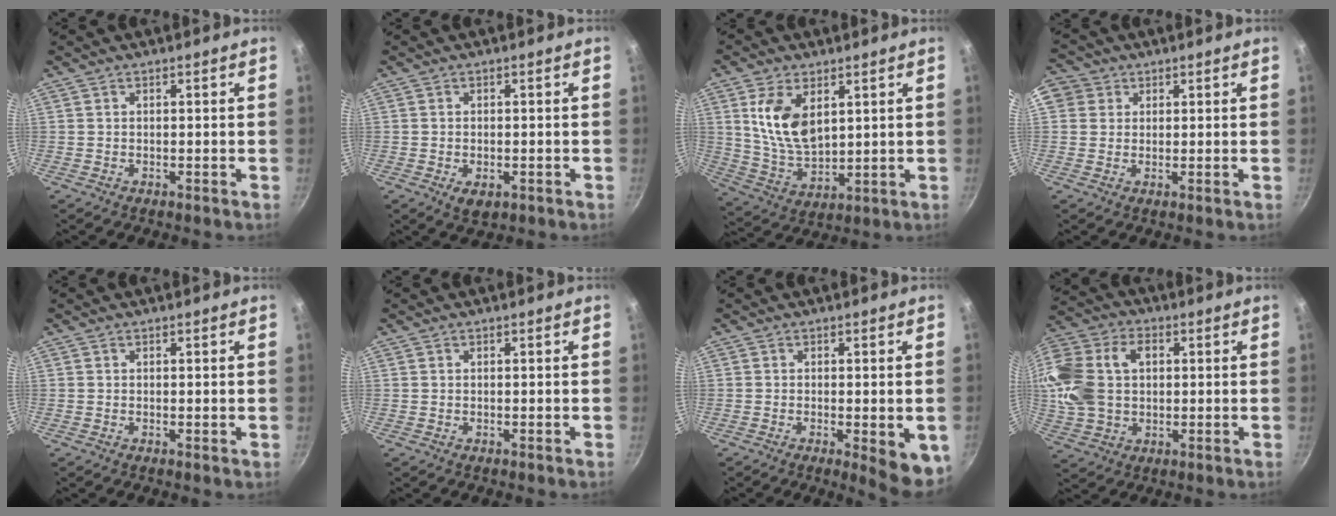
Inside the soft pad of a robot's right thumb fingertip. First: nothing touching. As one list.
[{"total": 3.3, "force": [-1.0, 2.0, 2.4], "torque": [-0.035, -0.006, -0.012]}, {"total": 11.7, "force": [3.8, 6.8, 8.7], "torque": [-0.154, -0.028, 0.084]}, {"total": 6.3, "force": [1.9, 5.7, 1.8], "torque": [-0.009, 0.007, 0.023]}, {"total": 0.0}, {"total": 0.0}, {"total": 7.9, "force": [-2.1, 2.4, 7.2], "torque": [-0.076, -0.004, -0.021]}, {"total": 18.5, "force": [2.7, 13.6, 12.2], "torque": [-0.250, 0.030, 0.044]}]